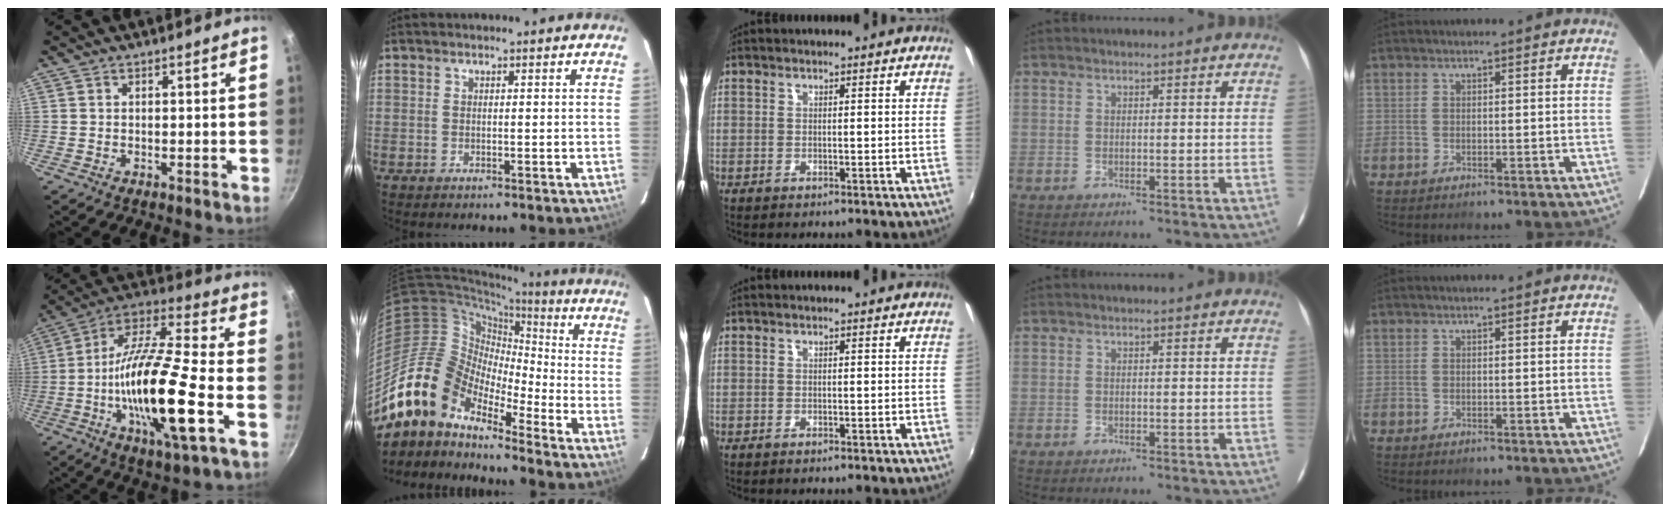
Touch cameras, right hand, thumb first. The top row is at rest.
{"thumb": {"total": 22.7, "force": [-5.6, 4.7, 21.5], "torque": [-0.391, 0.025, -0.116]}, "index": {"total": 16.0, "force": [-12.3, 7.7, 6.6], "torque": [-0.121, 0.009, -0.247]}}